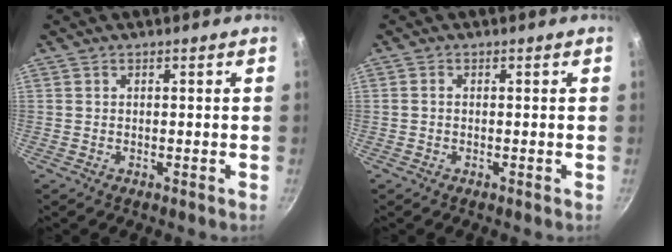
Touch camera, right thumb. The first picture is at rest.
{"total": 0.8, "force": [-0.1, 0.6, 0.5], "torque": [-0.008, 0.004, -0.004]}